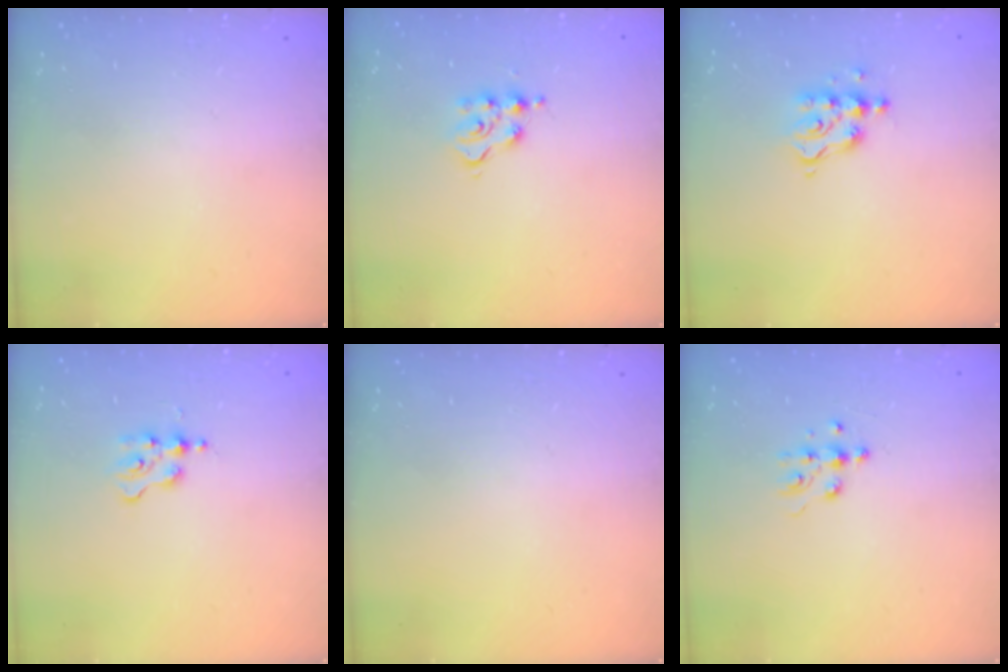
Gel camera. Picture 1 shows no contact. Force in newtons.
{"total": 6.1, "press": 6.1, "slide": 0.5}
{"total": 6.8, "press": 6.8, "slide": 0.3}
{"total": 1.7, "press": 1.7, "slide": 0.2}
{"total": 0.0}
{"total": 6.1, "press": 6.1, "slide": 0.8}